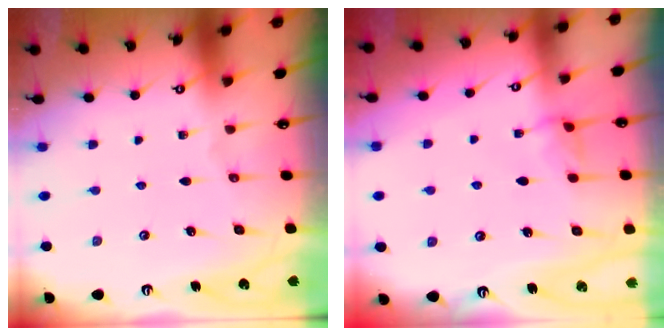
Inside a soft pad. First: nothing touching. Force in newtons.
{"total": 2.7, "press": 2.7, "slide": 0.2}